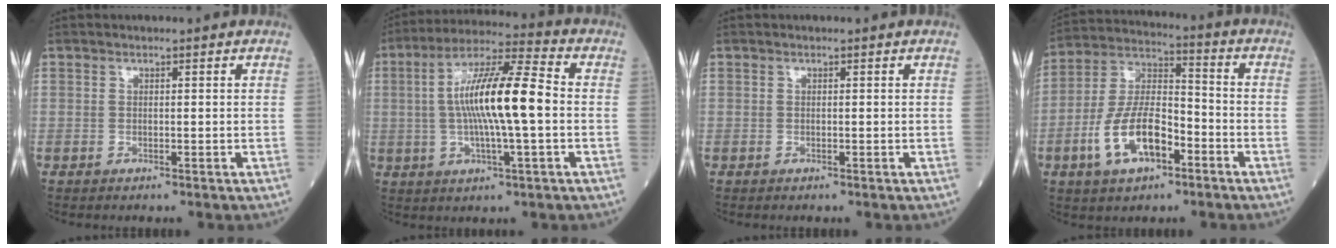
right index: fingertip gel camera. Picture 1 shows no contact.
{"total": 13.8, "force": [-0.2, 1.5, 13.7], "torque": [-0.249, 0.014, -0.009]}
{"total": 0.0}
{"total": 12.4, "force": [-5.1, 5.3, 9.9], "torque": [-0.207, 0.010, -0.094]}